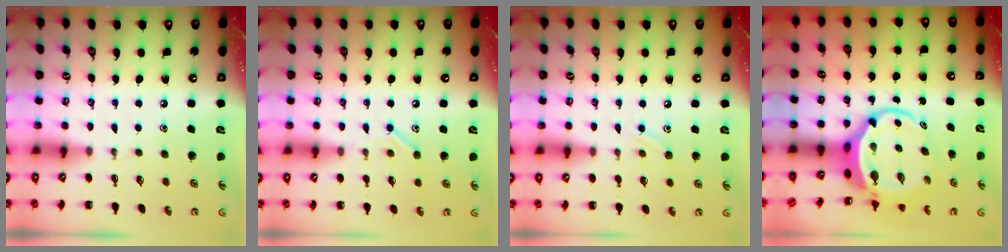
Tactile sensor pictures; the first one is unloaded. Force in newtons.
{"total": 7.4, "press": 7.2, "slide": 1.4}
{"total": 6.7, "press": 6.5, "slide": 1.6}
{"total": 6.6, "press": 6.4, "slide": 1.5}